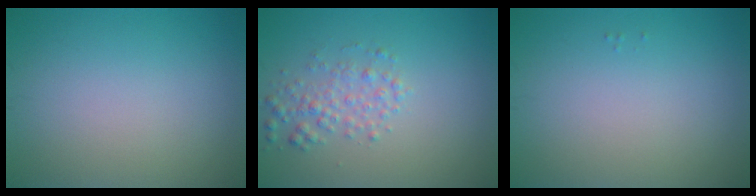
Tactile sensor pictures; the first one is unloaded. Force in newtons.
{"total": 2.2, "press": 2.2, "slide": 0.0}
{"total": 0.0}